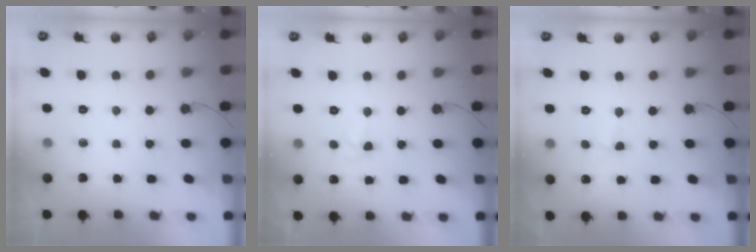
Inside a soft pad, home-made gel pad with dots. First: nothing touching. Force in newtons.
{"total": 4.2, "press": 4.1, "slide": 0.7}
{"total": 3.1, "press": 1.6, "slide": 2.6}